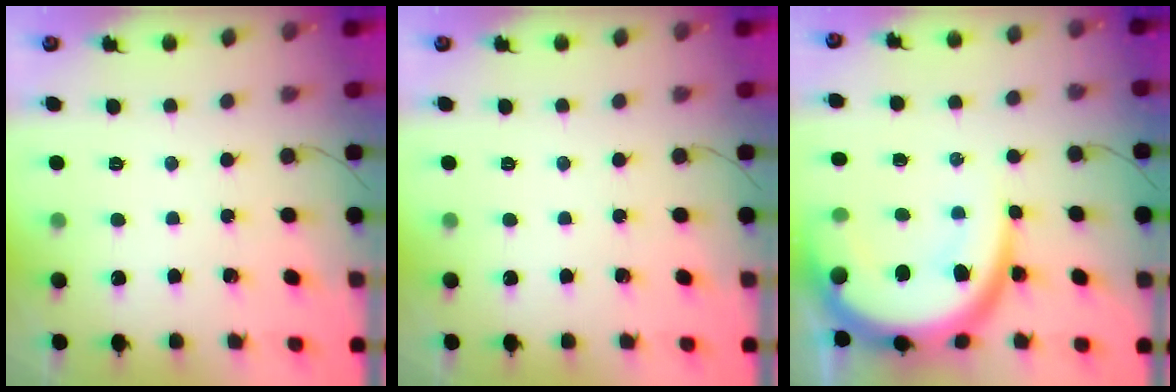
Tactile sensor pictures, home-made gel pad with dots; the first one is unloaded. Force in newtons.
{"total": 0.0}
{"total": 18.3, "press": 18.2, "slide": 1.6}